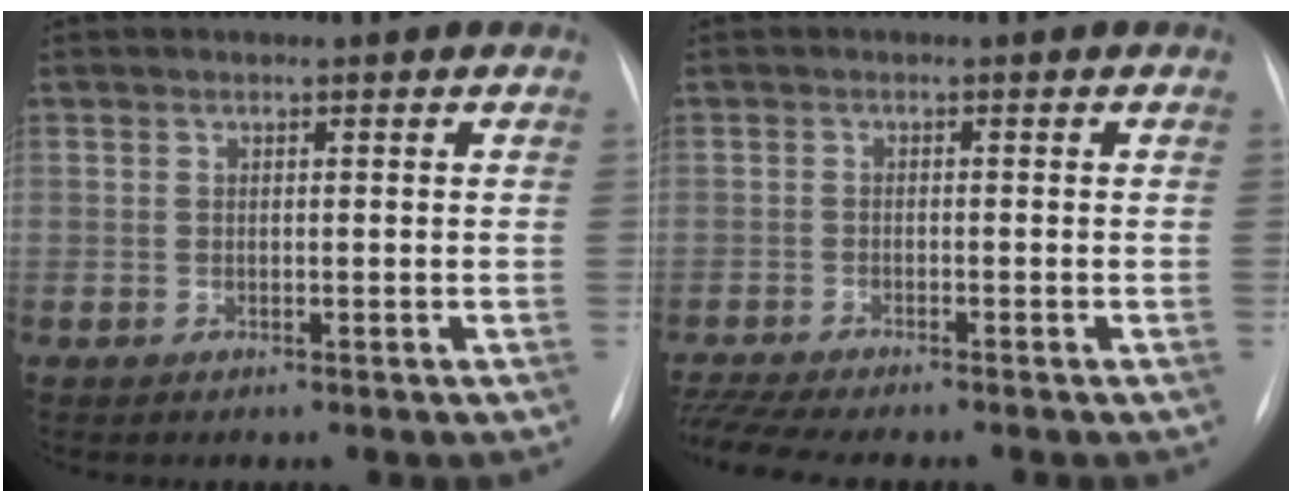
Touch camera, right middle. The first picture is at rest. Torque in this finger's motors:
{"motor_torque": [0.72, -0.73, 0.13, 0.03]}